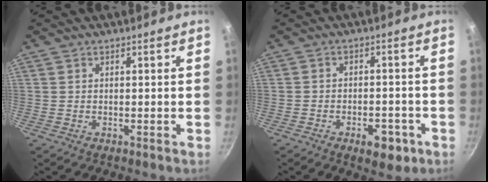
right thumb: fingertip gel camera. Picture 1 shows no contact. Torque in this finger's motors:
{"motor_torque": [0.55, 0.73, -0.18, 0.00, 0.13]}